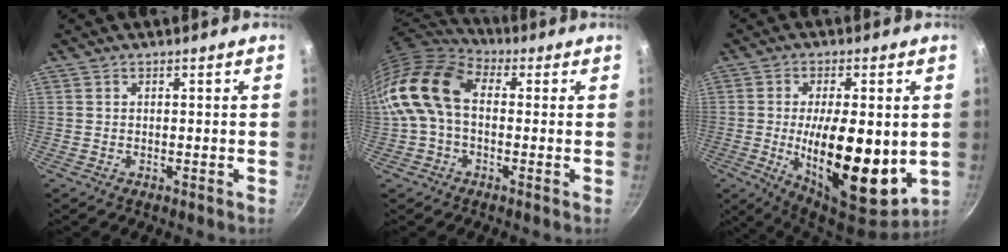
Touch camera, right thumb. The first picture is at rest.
{"total": 15.6, "force": [0.3, 10.4, 11.5], "torque": [-0.218, 0.034, -0.011]}
{"total": 18.9, "force": [-1.6, 7.7, 17.2], "torque": [-0.253, -0.017, -0.017]}